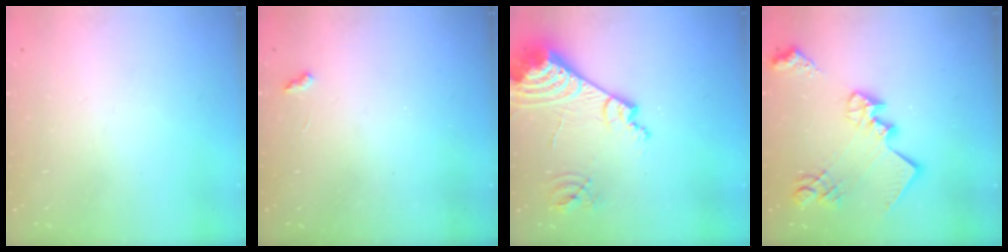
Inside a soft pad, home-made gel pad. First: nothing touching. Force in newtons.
{"total": 2.3, "press": 2.3, "slide": 0.5}
{"total": 16.9, "press": 16.8, "slide": 2.0}
{"total": 20.5, "press": 20.5, "slide": 1.1}